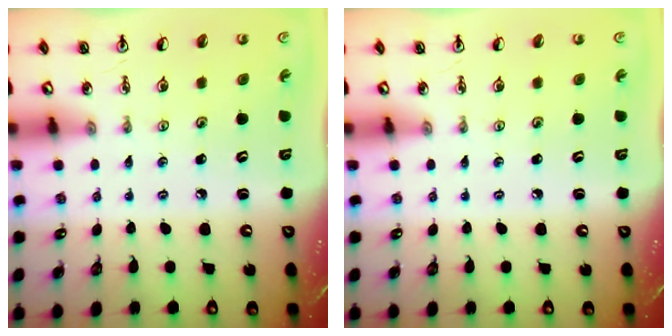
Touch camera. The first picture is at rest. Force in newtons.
{"total": 0.0}